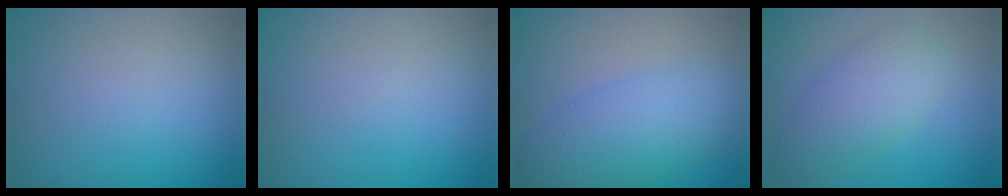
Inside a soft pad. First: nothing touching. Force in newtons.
{"total": 0.0}
{"total": 5.0, "press": 5.0, "slide": 0.1}
{"total": 4.4, "press": 4.4, "slide": 0.1}